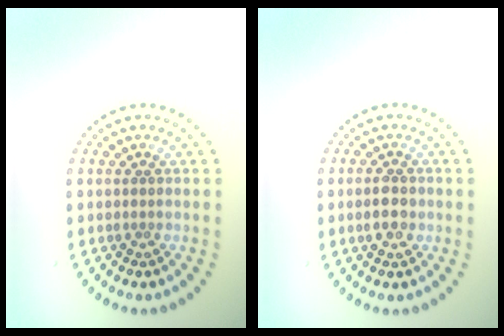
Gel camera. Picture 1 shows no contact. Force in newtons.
{"total": 2.0, "press": 2.0, "slide": 0.1}